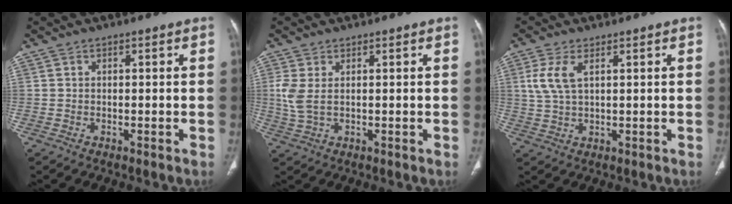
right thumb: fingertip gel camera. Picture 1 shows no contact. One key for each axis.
{"total": 4.1, "fx": 0.7, "fy": 2.0, "fz": 3.5, "tx": -0.092, "ty": 0.000, "tz": 0.021}
{"total": 5.4, "fx": 1.8, "fy": 2.4, "fz": 4.5, "tx": -0.113, "ty": 0.002, "tz": 0.043}